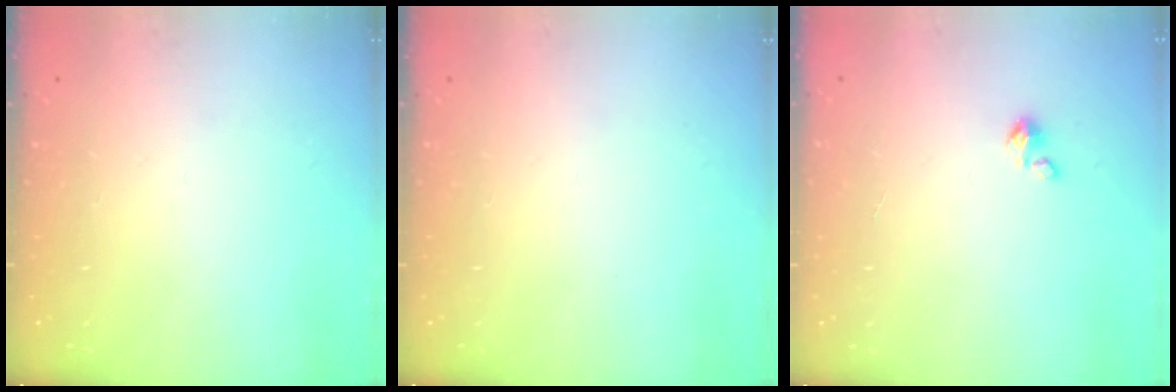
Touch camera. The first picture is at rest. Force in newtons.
{"total": 0.0}
{"total": 1.3, "press": 1.3, "slide": 0.1}